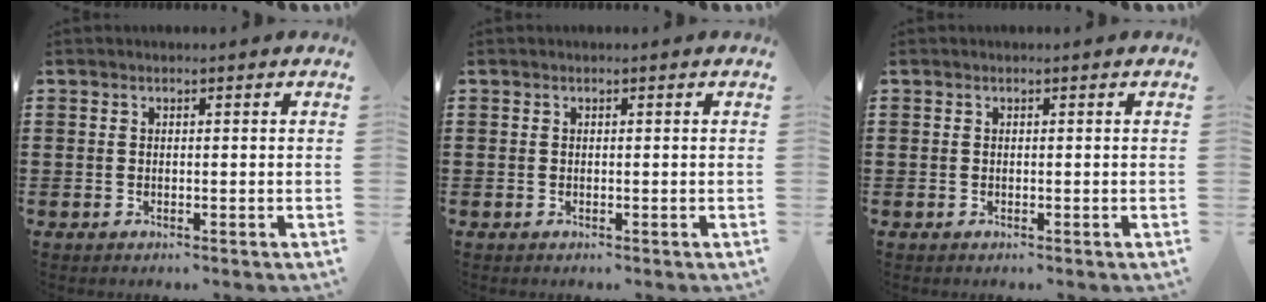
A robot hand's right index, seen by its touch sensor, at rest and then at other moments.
{"total": 0.0}
{"total": 0.0}